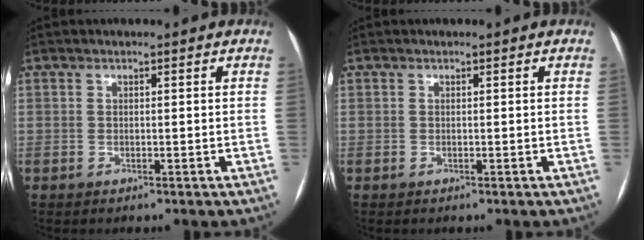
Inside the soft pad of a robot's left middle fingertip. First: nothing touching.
{"total": 0.0}